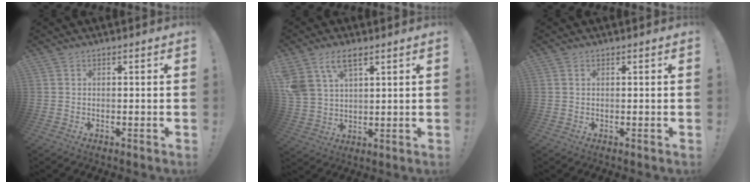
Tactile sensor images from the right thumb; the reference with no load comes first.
{"total": 9.4, "force": [5.5, 5.1, 5.6], "torque": [-0.111, -0.016, 0.108]}
{"total": 0.5, "force": [0.3, 0.3, 0.3], "torque": [-0.008, 0.001, 0.006]}